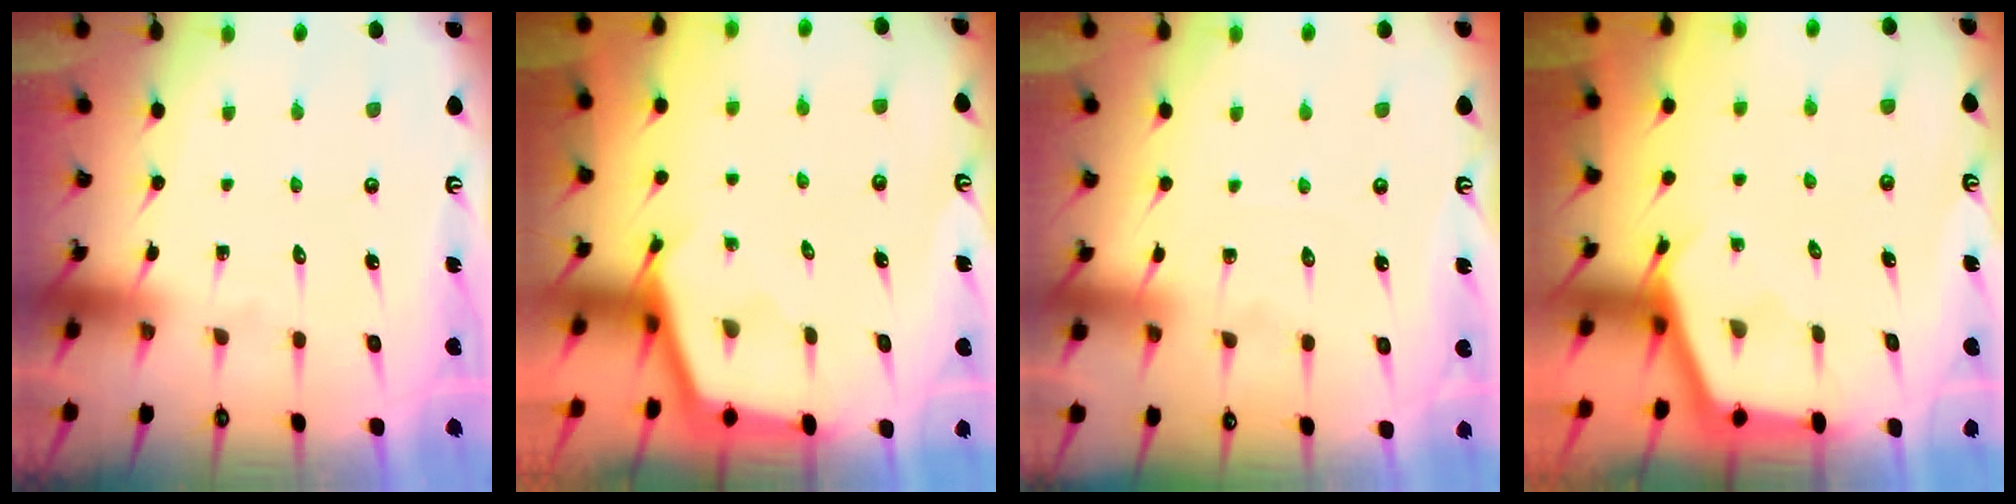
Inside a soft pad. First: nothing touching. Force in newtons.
{"total": 2.3, "press": 2.3, "slide": 0.2}
{"total": 2.4, "press": 2.4, "slide": 0.4}
{"total": 2.8, "press": 2.7, "slide": 0.3}